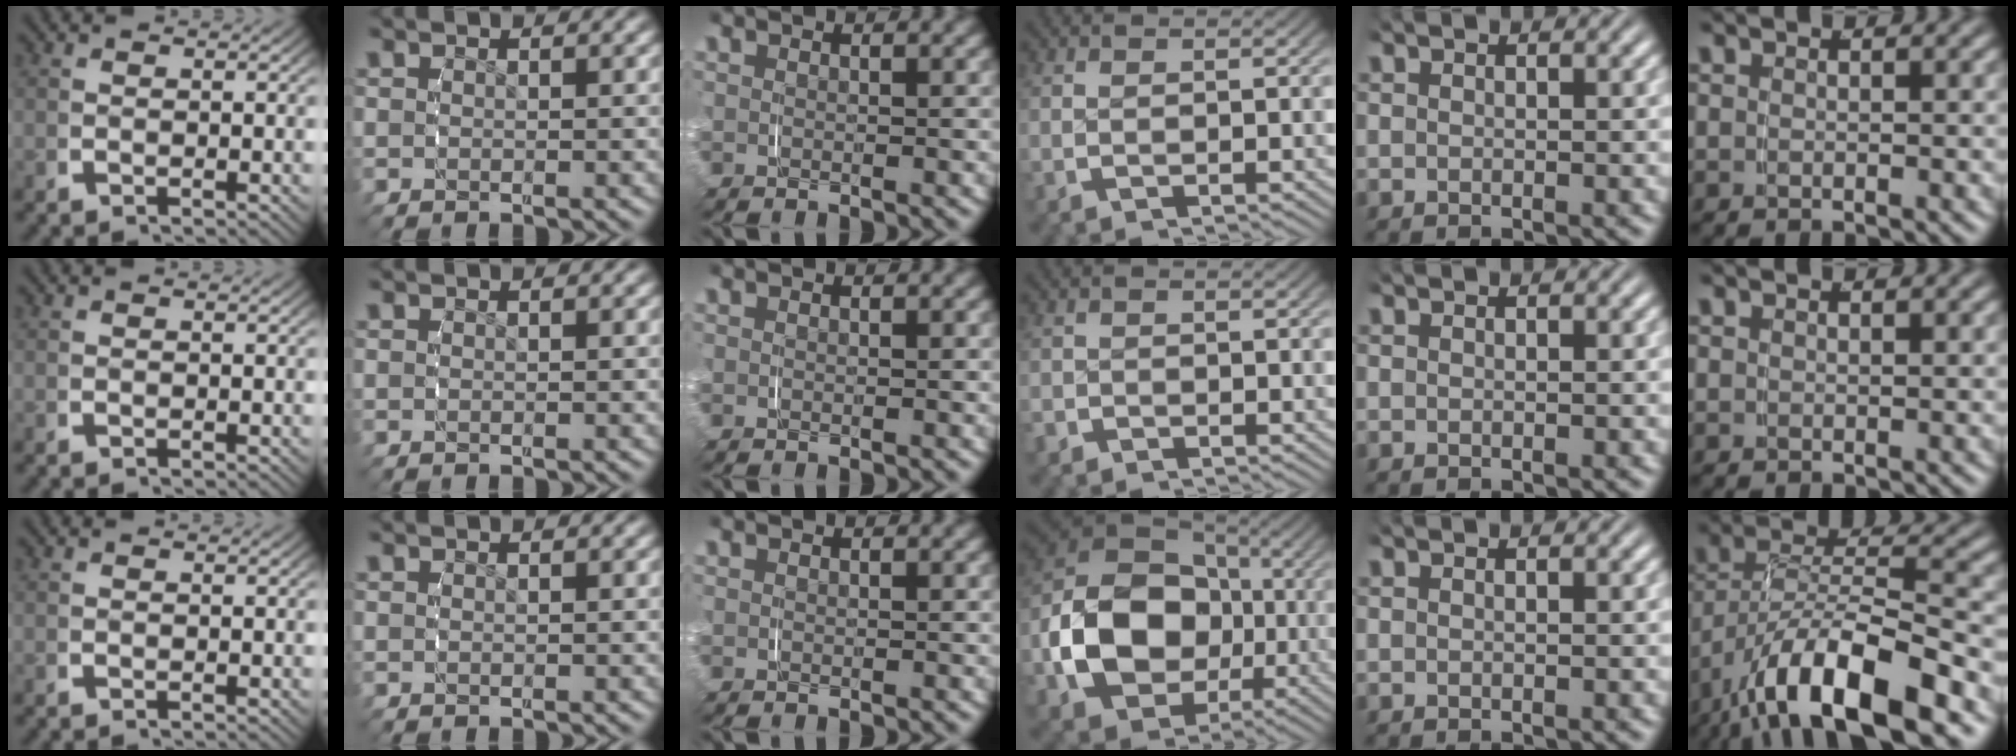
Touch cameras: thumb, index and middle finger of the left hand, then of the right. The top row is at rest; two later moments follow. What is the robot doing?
{"motion": "grasp_and_lifting", "object": "ribbon"}